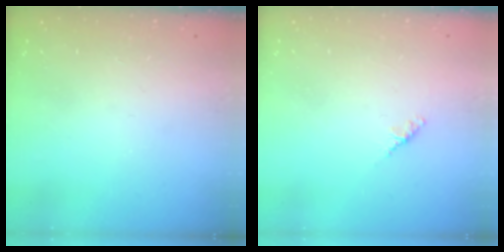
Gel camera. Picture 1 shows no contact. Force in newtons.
{"total": 1.8, "press": 1.7, "slide": 0.6}